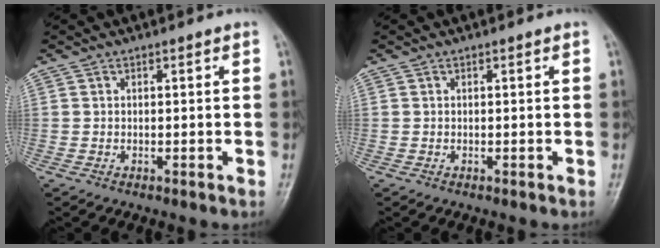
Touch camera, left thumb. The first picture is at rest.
{"total": 0.0}